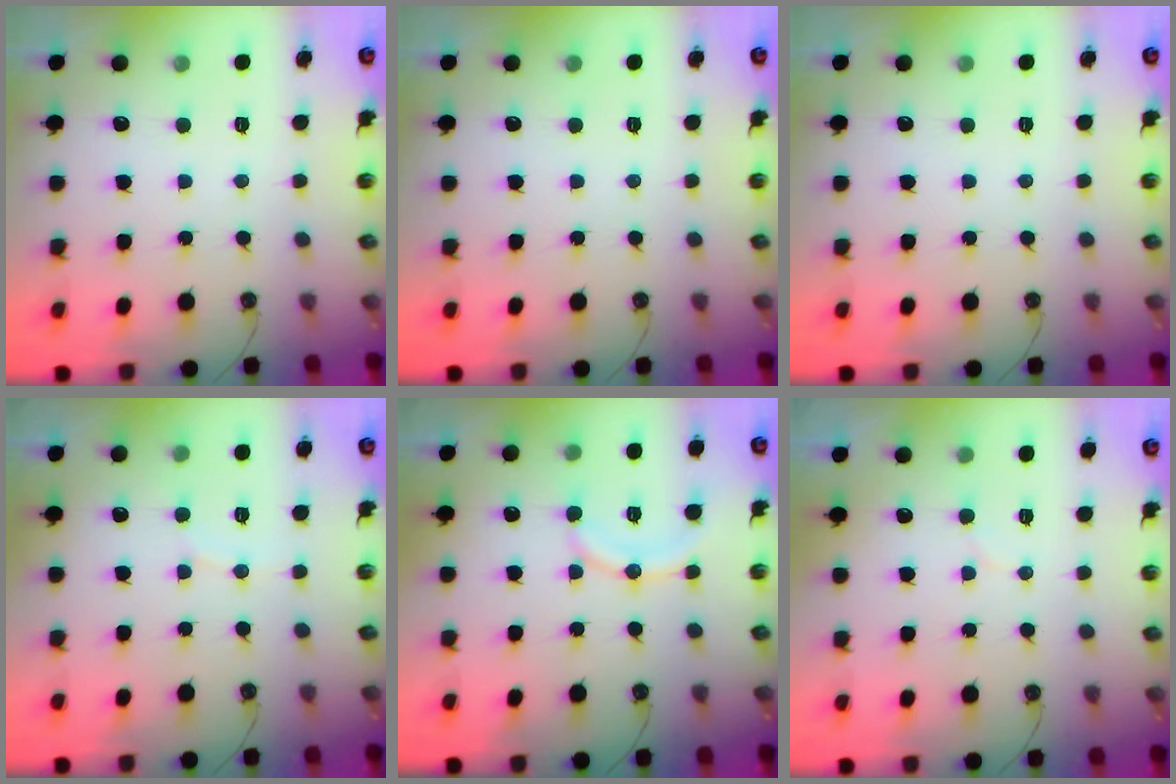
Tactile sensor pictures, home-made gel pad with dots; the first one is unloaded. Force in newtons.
{"total": 0.0}
{"total": 0.0}
{"total": 4.5, "press": 4.5, "slide": 0.4}
{"total": 9.8, "press": 9.7, "slide": 1.5}
{"total": 5.1, "press": 5.0, "slide": 0.4}